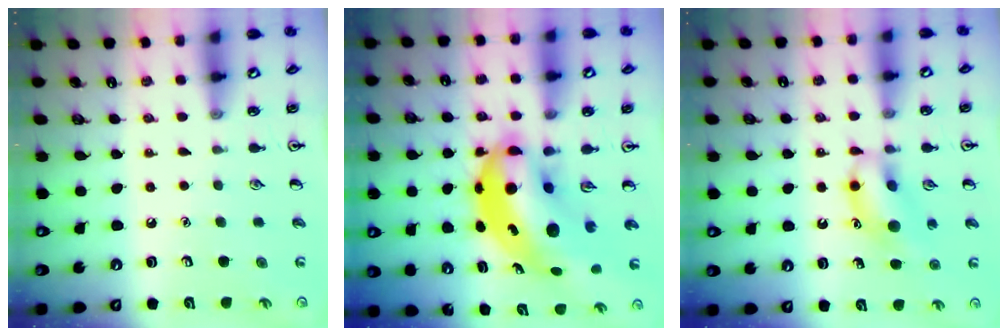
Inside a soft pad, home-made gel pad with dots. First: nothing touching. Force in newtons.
{"total": 11.7, "press": 11.3, "slide": 3.2}
{"total": 12.2, "press": 12.0, "slide": 1.8}